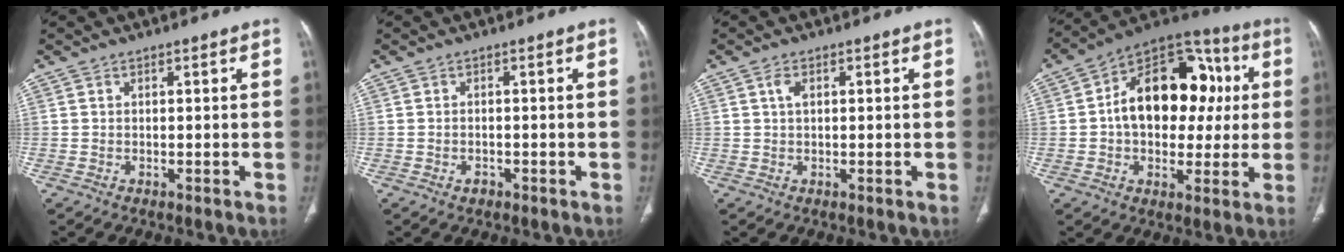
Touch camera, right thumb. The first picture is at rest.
{"total": 1.3, "force": [-0.7, 0.9, 0.5], "torque": [-0.007, 0.007, -0.008]}
{"total": 2.0, "force": [0.7, 1.1, 1.6], "torque": [-0.033, 0.006, 0.015]}
{"total": 21.2, "force": [2.2, 14.1, 15.6], "torque": [-0.188, 0.035, 0.030]}